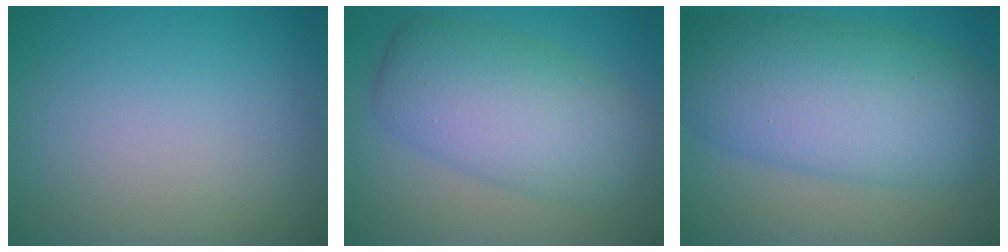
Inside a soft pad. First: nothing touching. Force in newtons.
{"total": 7.7, "press": 7.7, "slide": 0.1}
{"total": 10.5, "press": 10.5, "slide": 0.2}